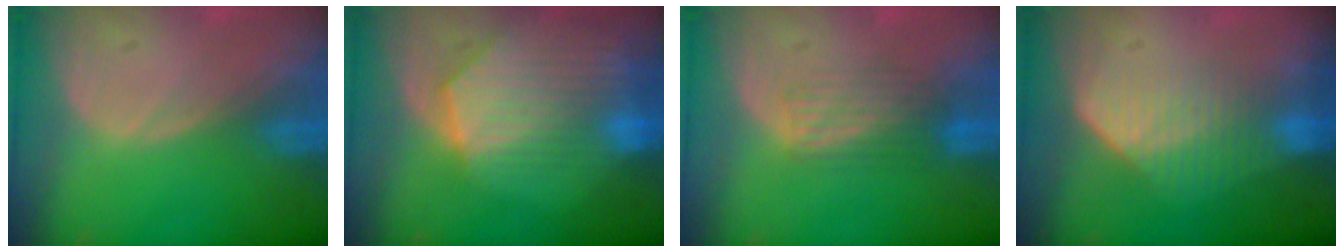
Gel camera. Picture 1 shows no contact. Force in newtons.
{"total": 10.2, "press": 9.0, "slide": 4.8}
{"total": 4.1, "press": 4.1, "slide": 0.1}
{"total": 7.2, "press": 6.1, "slide": 3.8}